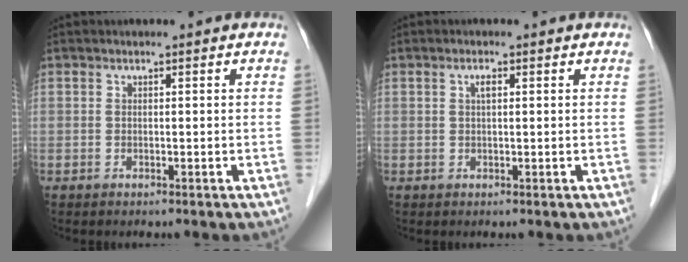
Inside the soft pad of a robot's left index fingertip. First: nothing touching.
{"total": 1.2, "force": [0.4, 0.4, 1.1], "torque": [-0.020, 0.004, 0.005]}